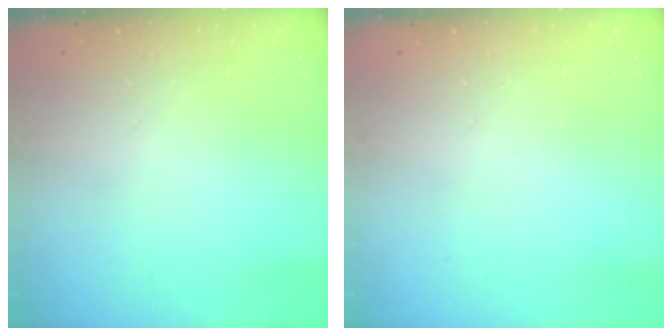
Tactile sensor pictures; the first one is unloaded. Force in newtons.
{"total": 0.0}